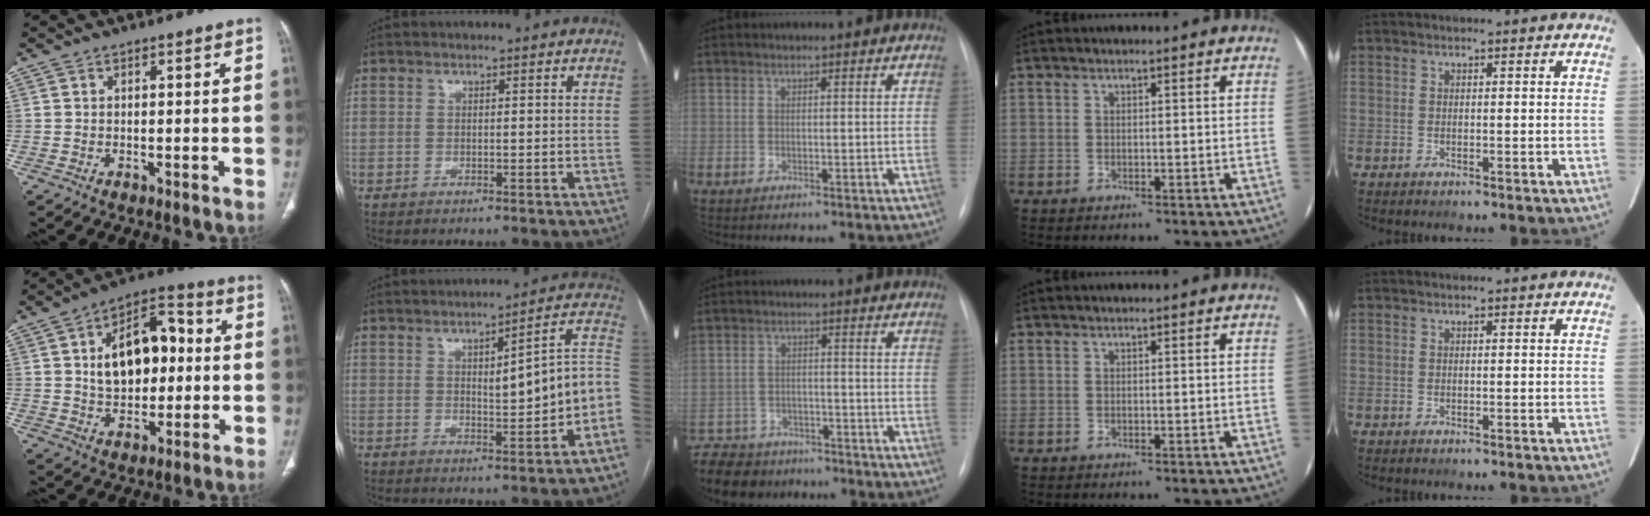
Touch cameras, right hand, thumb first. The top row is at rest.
{"thumb": {"total": 15.2, "force": [1.6, 9.4, 11.8], "torque": [-0.152, 0.025, 0.023]}, "index": {"total": 11.0, "force": [-1.3, 1.8, 10.8], "torque": [-0.127, 0.028, -0.013]}, "middle": {"total": 11.5, "force": [-9.4, 6.0, 3.0], "torque": [-0.065, 0.003, -0.137]}}